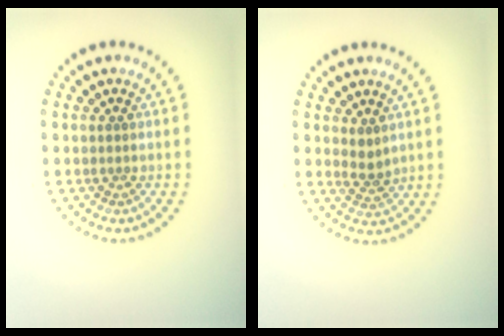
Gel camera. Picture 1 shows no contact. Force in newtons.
{"total": 1.6, "press": 1.3, "slide": 1.0}